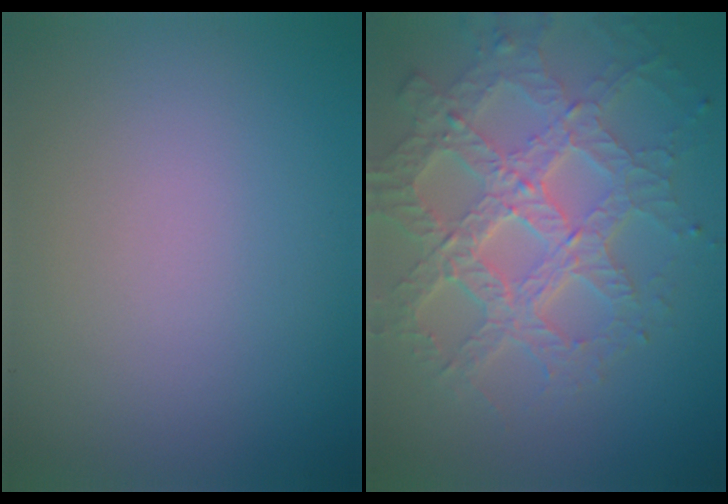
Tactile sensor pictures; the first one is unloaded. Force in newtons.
{"total": 7.8, "press": 5.5, "slide": 5.5}